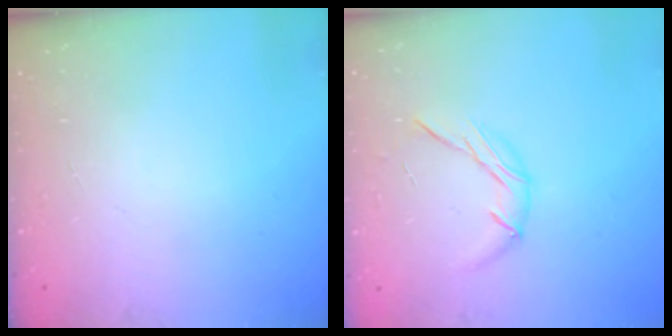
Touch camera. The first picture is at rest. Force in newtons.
{"total": 7.4, "press": 7.3, "slide": 0.5}